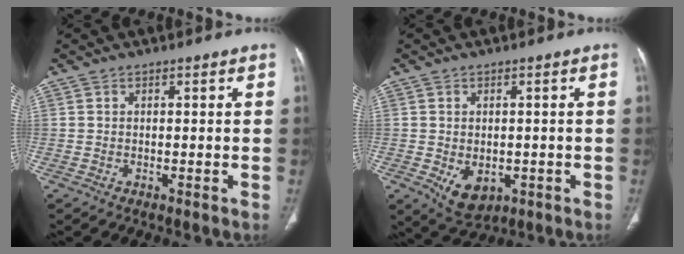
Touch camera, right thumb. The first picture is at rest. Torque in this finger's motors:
{"motor_torque": [-0.30, 0.31, 0.17, 0.31, 0.16]}